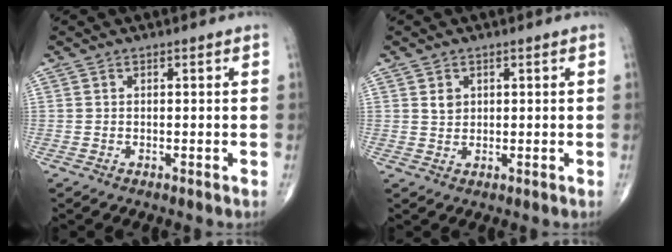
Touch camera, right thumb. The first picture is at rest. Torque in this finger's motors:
{"motor_torque": [-0.44, 0.43, 0.38, -0.02, -0.01]}